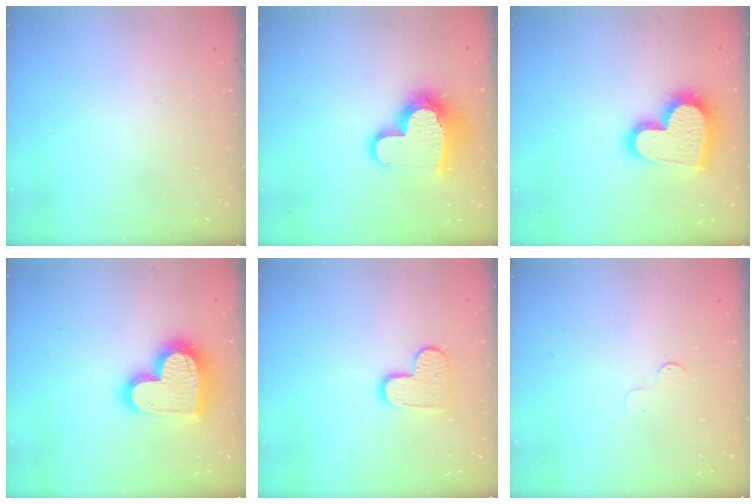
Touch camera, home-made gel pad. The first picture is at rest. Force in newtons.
{"total": 15.1, "press": 15.1, "slide": 1.5}
{"total": 20.9, "press": 20.8, "slide": 1.6}
{"total": 19.1, "press": 19.0, "slide": 1.6}
{"total": 9.2, "press": 9.2, "slide": 0.2}
{"total": 2.7, "press": 2.7, "slide": 0.2}